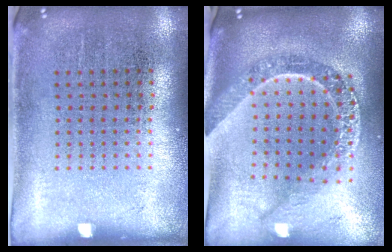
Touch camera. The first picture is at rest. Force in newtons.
{"total": 2.5, "press": 2.1, "slide": 1.4}